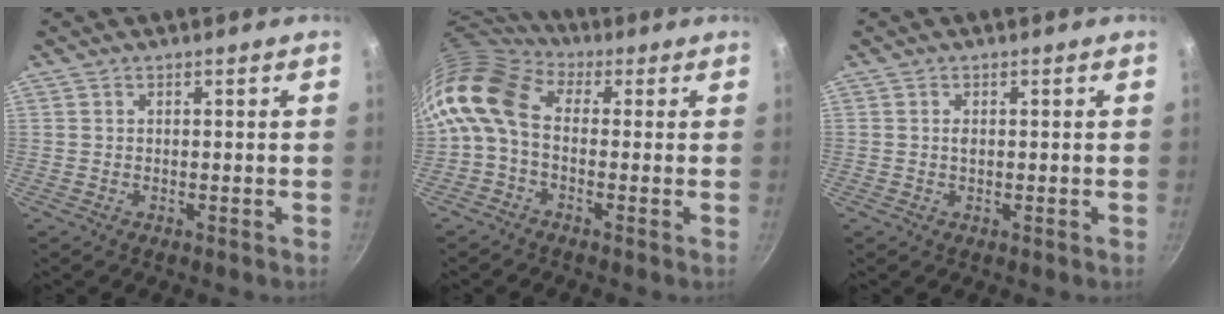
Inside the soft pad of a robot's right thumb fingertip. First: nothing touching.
{"total": 11.9, "force": [0.0, 8.1, 8.8], "torque": [-0.171, 0.025, -0.022]}
{"total": 1.1, "force": [0.2, 0.7, 0.8], "torque": [-0.014, 0.002, 0.003]}